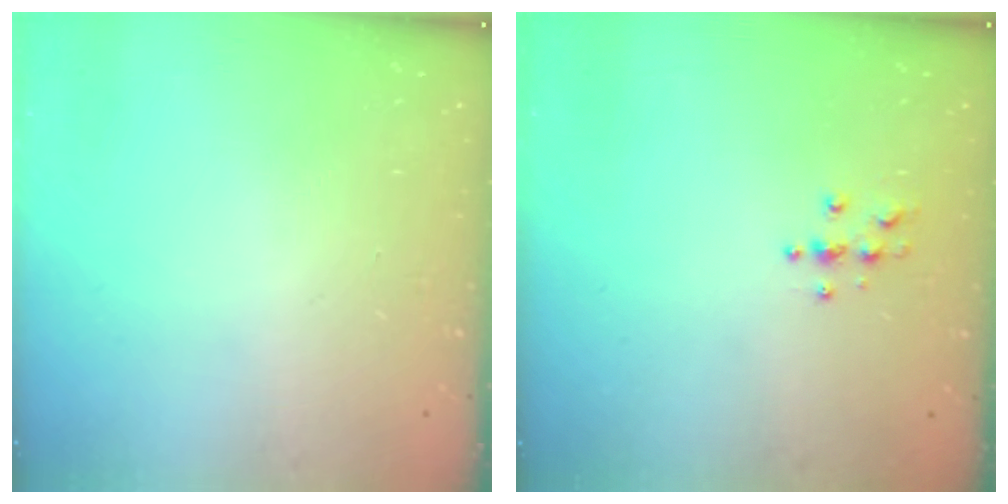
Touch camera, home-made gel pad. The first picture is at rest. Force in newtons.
{"total": 3.9, "press": 3.8, "slide": 0.4}